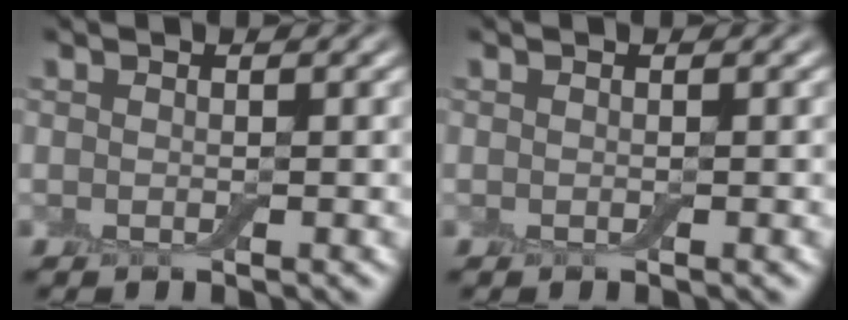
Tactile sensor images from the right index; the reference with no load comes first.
{"total": 0.0}